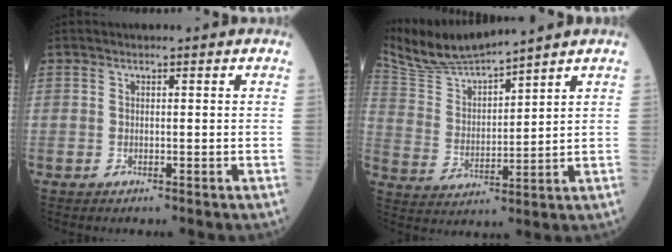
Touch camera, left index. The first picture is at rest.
{"total": 8.8, "force": [8.5, -0.5, 2.3], "torque": [-0.068, 0.002, 0.181]}